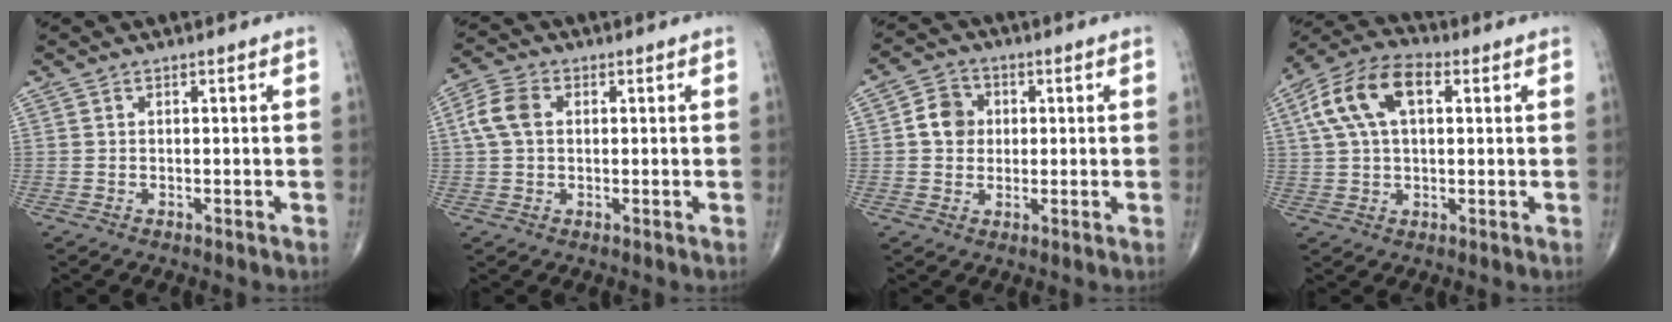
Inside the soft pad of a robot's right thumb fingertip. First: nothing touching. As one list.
[{"total": 5.9, "force": [1.0, 4.0, 4.2], "torque": [-0.094, 0.015, 0.015]}, {"total": 6.0, "force": [0.7, 5.2, 2.8], "torque": [-0.029, 0.008, 0.004]}, {"total": 12.4, "force": [3.6, 6.7, 9.8], "torque": [-0.190, 0.027, 0.060]}]